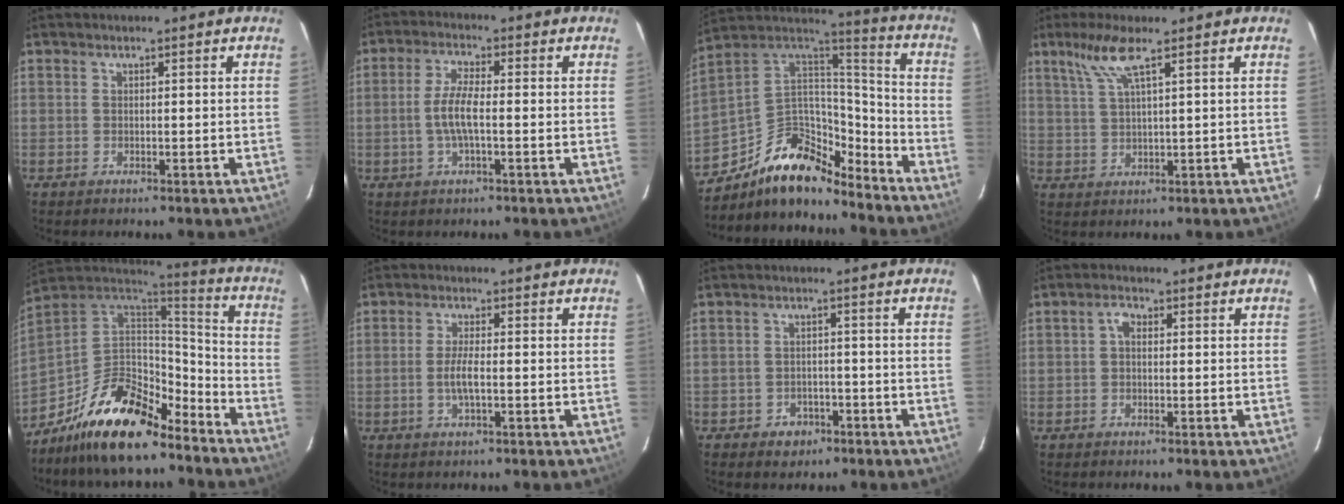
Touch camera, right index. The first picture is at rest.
{"total": 5.4, "force": [-1.0, 1.2, 5.1], "torque": [-0.103, 0.001, -0.019]}
{"total": 19.2, "force": [-13.5, 9.6, 9.7], "torque": [-0.200, 0.037, -0.227]}
{"total": 5.3, "force": [3.3, 0.0, 4.2], "torque": [-0.086, 0.004, 0.070]}
{"total": 20.0, "force": [-14.1, 8.0, 11.6], "torque": [-0.231, 0.004, -0.244]}
{"total": 3.6, "force": [-0.9, 0.6, 3.4], "torque": [-0.066, -0.004, -0.015]}
{"total": 4.2, "force": [-2.5, 3.3, 0.7], "torque": [-0.029, 0.013, -0.031]}
{"total": 1.9, "force": [0.1, 1.3, 1.3], "torque": [-0.027, 0.010, -0.001]}